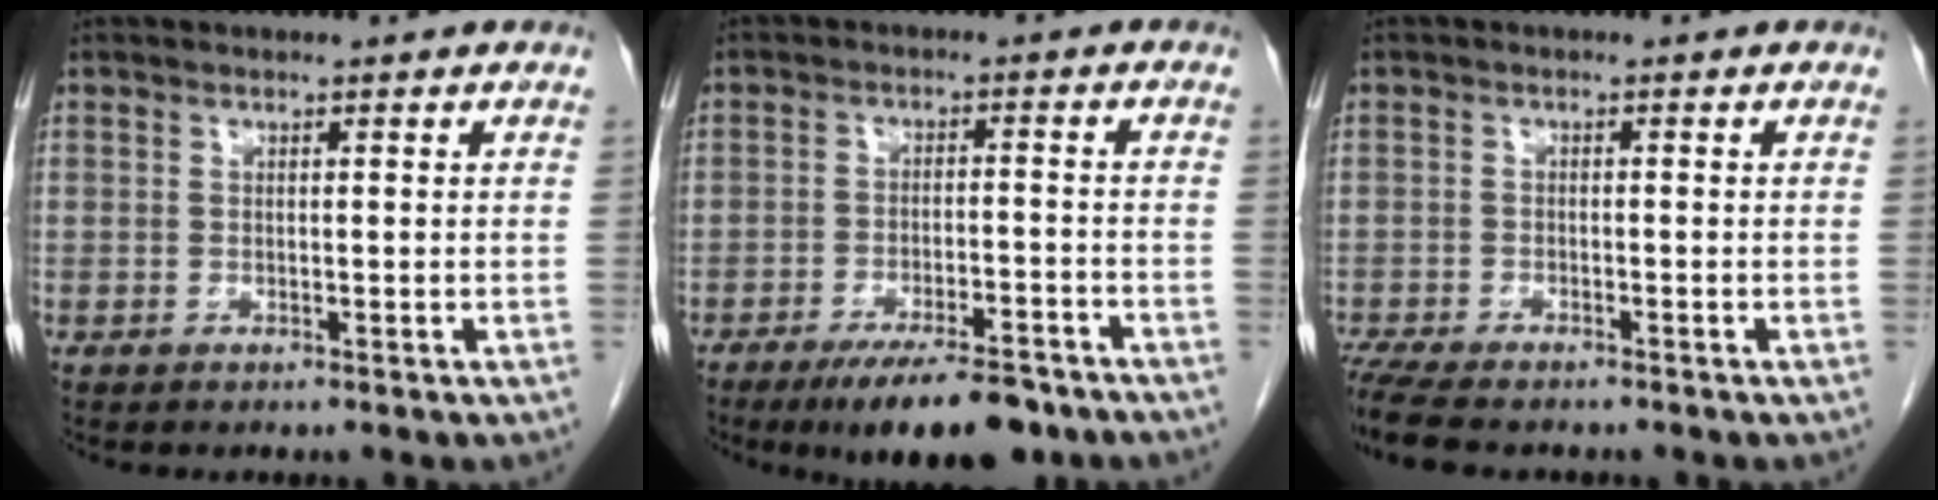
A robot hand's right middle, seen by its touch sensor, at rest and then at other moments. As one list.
[{"total": 10.7, "force": [-8.2, 2.8, 6.4], "torque": [-0.090, -0.011, -0.127]}, {"total": 8.4, "force": [-7.1, 2.1, 4.1], "torque": [-0.070, -0.012, -0.113]}]